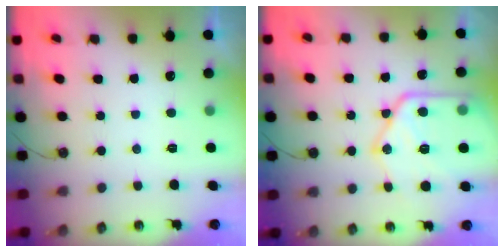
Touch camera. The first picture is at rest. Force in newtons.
{"total": 20.7, "press": 20.6, "slide": 2.2}